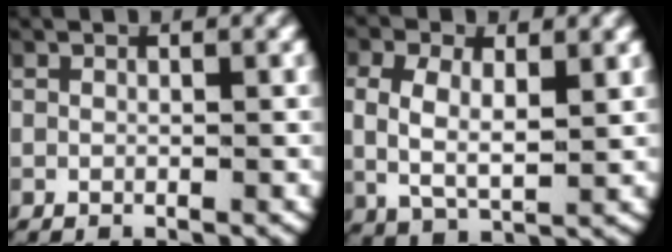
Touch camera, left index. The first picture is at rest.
{"total": 5.4, "force": [0.8, 3.7, 3.9], "torque": [-0.095, -0.014, 0.019]}